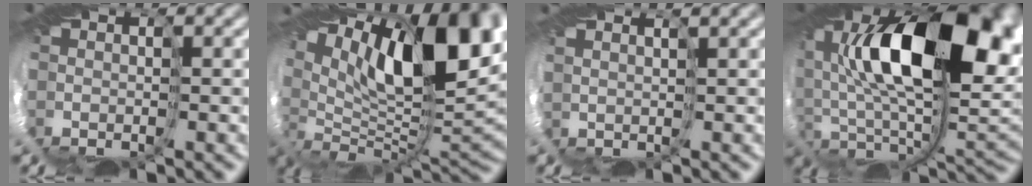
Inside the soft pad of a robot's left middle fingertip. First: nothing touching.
{"total": 12.8, "force": [5.5, 4.4, 10.6], "torque": [-0.153, 0.014, 0.091]}
{"total": 3.9, "force": [0.5, -3.2, -2.2], "torque": [0.039, -0.006, 0.005]}
{"total": 13.3, "force": [3.0, 6.7, 11.0], "torque": [-0.164, -0.011, 0.055]}